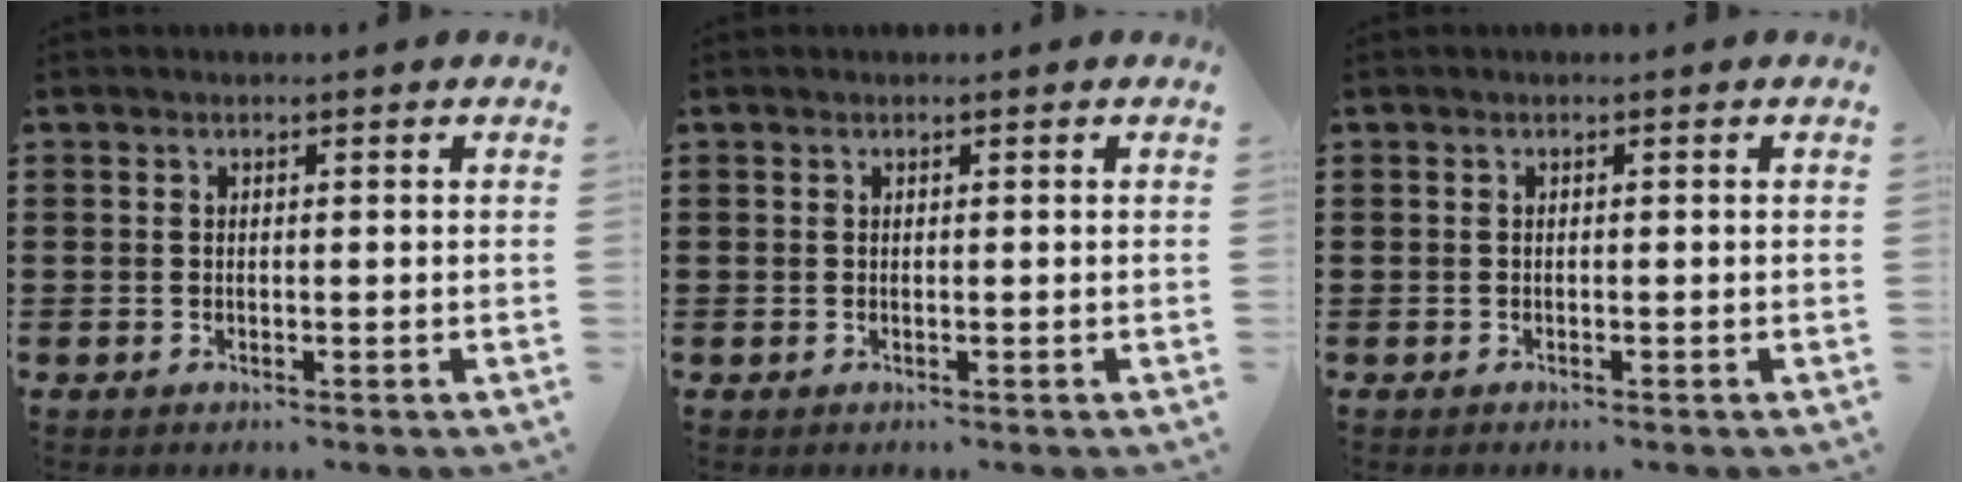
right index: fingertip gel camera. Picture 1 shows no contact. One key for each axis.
{"total": 0.0}
{"total": 0.0}